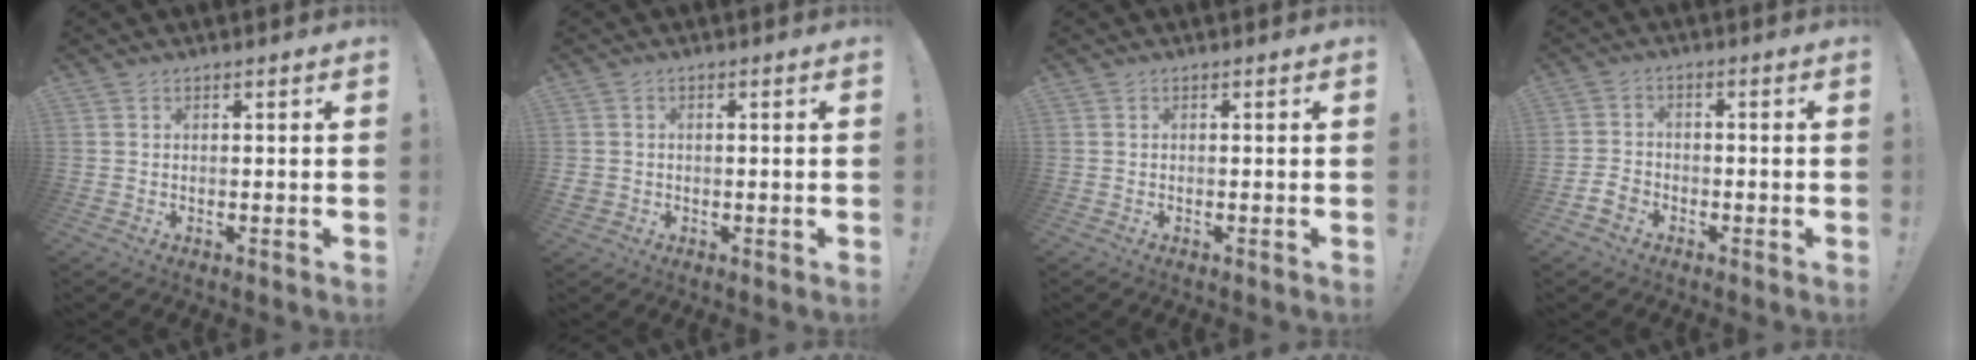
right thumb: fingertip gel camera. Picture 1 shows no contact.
{"total": 2.2, "force": [-0.1, 2.0, 0.7], "torque": [-0.008, 0.001, -0.001]}
{"total": 0.0}
{"total": 4.9, "force": [-2.8, 3.4, 2.1], "torque": [-0.045, 0.015, -0.051]}